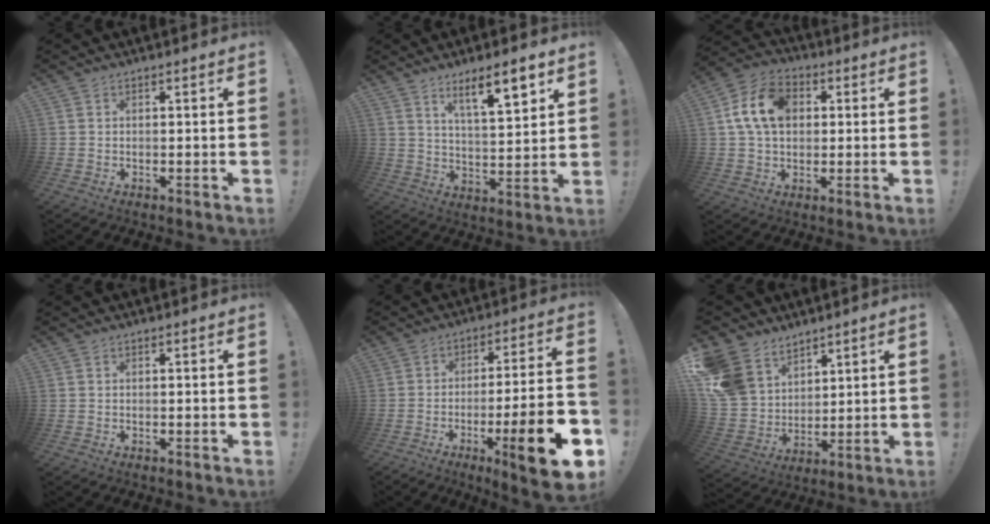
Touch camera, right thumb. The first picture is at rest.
{"total": 11.0, "force": [6.9, 2.2, 8.2], "torque": [-0.113, -0.041, 0.109]}
{"total": 13.9, "force": [3.0, 10.1, 9.1], "torque": [-0.168, 0.014, 0.061]}
{"total": 0.0}
{"total": 18.6, "force": [-7.8, 2.1, 16.7], "torque": [-0.244, 0.032, -0.114]}
{"total": 13.4, "force": [8.3, 9.6, 4.4], "torque": [-0.096, -0.055, 0.170]}